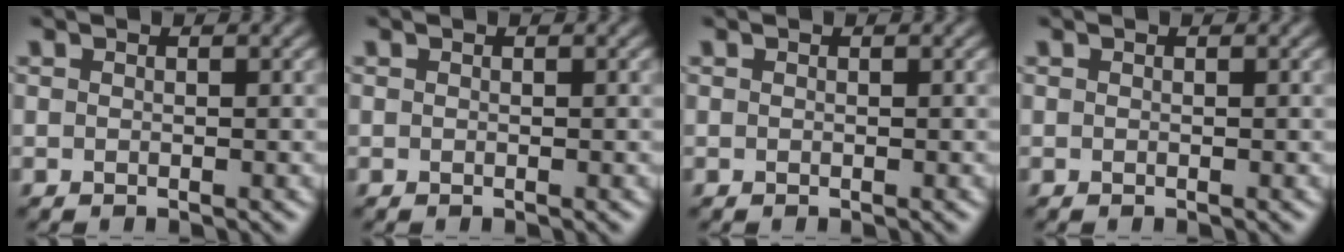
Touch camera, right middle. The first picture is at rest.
{"total": 0.0}
{"total": 0.0}
{"total": 0.0}